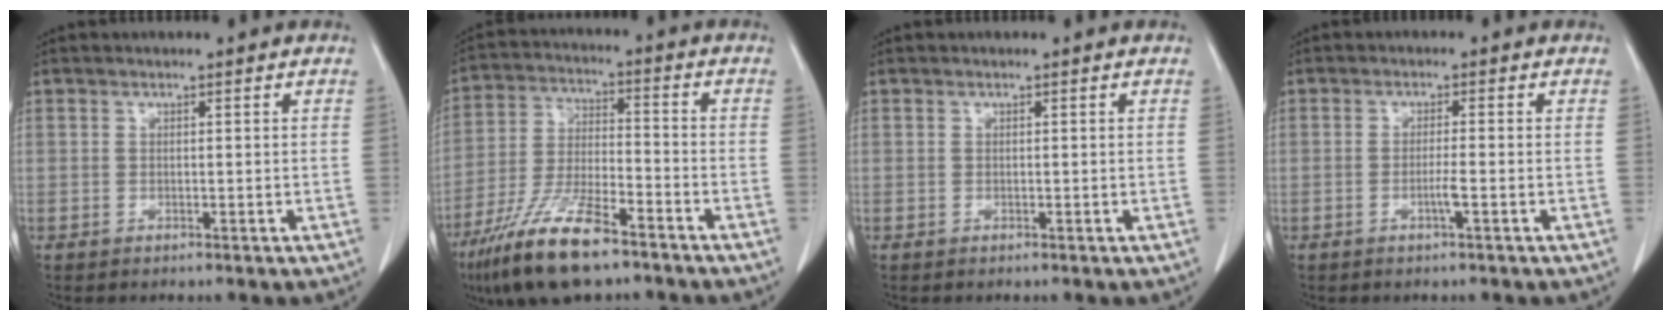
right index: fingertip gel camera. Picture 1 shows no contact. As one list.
[{"total": 13.9, "force": [-9.5, 3.0, 9.7], "torque": [-0.197, -0.022, -0.172]}, {"total": 0.0}, {"total": 2.2, "force": [-0.8, -0.3, 2.0], "torque": [-0.039, -0.002, -0.016]}]